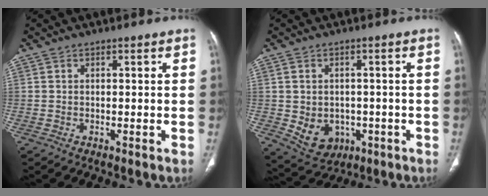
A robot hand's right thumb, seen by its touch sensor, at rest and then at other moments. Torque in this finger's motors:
{"motor_torque": [-0.35, 0.48, -0.08, 0.15, 0.13]}